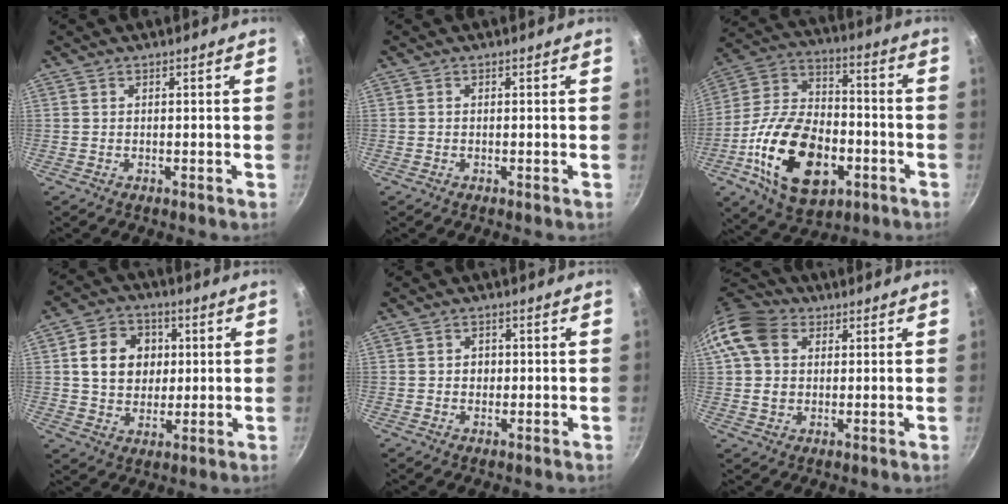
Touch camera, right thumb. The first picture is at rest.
{"total": 0.0}
{"total": 24.0, "force": [-7.8, 14.4, 17.5], "torque": [-0.297, 0.038, -0.134]}
{"total": 11.7, "force": [2.2, 9.7, 6.1], "torque": [-0.074, 0.007, 0.035]}
{"total": 2.1, "force": [0.1, 1.9, 1.0], "torque": [-0.004, 0.001, 0.000]}
{"total": 11.6, "force": [3.3, 9.1, 6.4], "torque": [-0.106, 0.009, 0.047]}